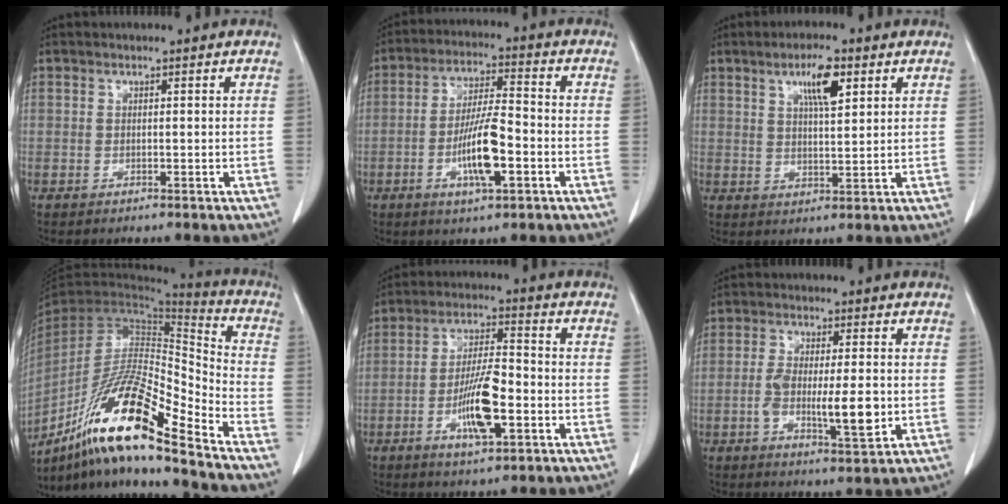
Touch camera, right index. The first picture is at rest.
{"total": 9.5, "force": [-3.1, 1.8, 8.9], "torque": [-0.167, 0.001, -0.056]}
{"total": 6.2, "force": [3.1, 1.3, 5.3], "torque": [-0.093, 0.001, 0.052]}
{"total": 19.5, "force": [-13.0, 1.7, 14.4], "torque": [-0.286, -0.017, -0.237]}
{"total": 9.6, "force": [-3.2, 2.2, 8.8], "torque": [-0.167, 0.001, -0.056]}
{"total": 8.3, "force": [-1.4, 1.9, 7.9], "torque": [-0.136, -0.007, -0.023]}